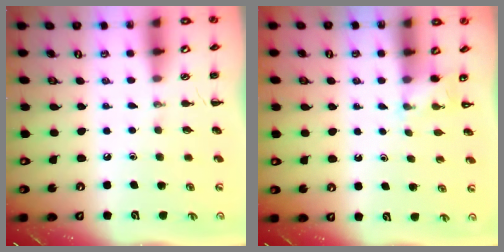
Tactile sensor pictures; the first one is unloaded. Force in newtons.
{"total": 2.2, "press": 2.1, "slide": 0.7}